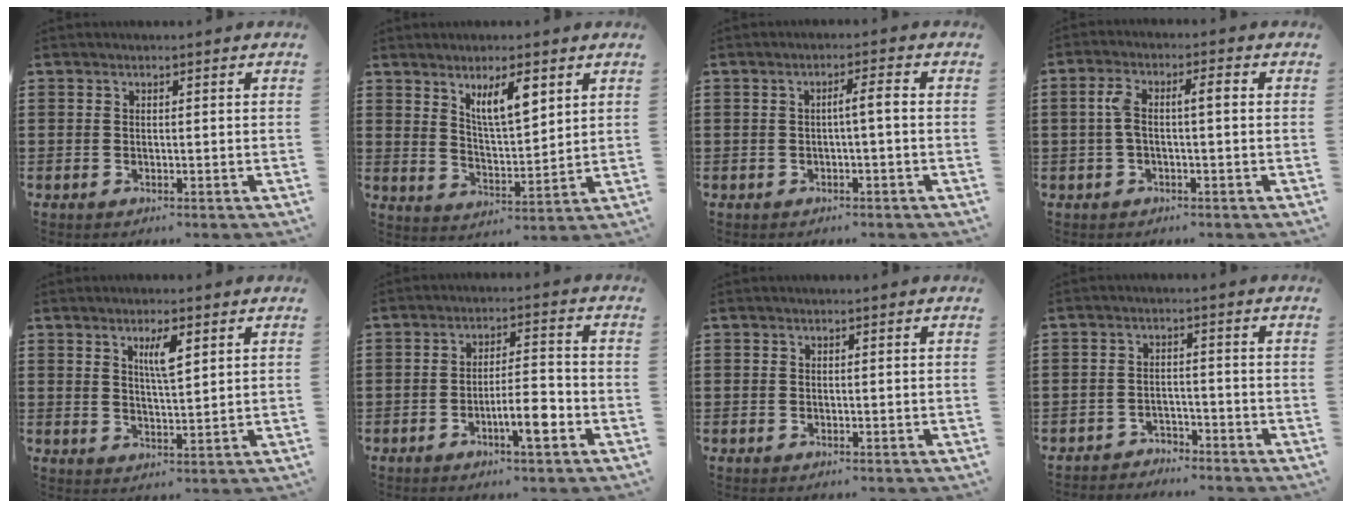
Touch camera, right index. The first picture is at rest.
{"total": 6.8, "force": [3.9, 2.1, 5.1], "torque": [-0.094, -0.001, 0.064]}
{"total": 2.6, "force": [-0.4, 0.0, 2.5], "torque": [-0.046, -0.001, -0.010]}
{"total": 4.5, "force": [0.0, 1.4, 4.3], "torque": [-0.093, 0.005, -0.009]}
{"total": 4.3, "force": [2.1, 1.0, 3.6], "torque": [-0.068, 0.004, 0.031]}
{"total": 6.3, "force": [-2.8, 1.4, 5.5], "torque": [-0.096, 0.002, -0.051]}
{"total": 0.0}
{"total": 2.7, "force": [-2.6, 0.5, -0.2], "torque": [-0.007, 0.002, -0.058]}